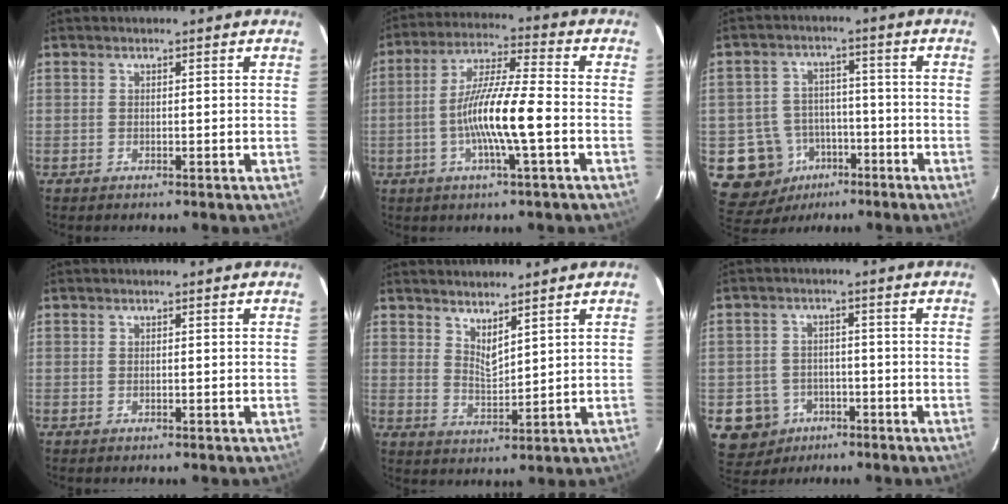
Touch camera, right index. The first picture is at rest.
{"total": 11.8, "force": [-3.2, 0.6, 11.4], "torque": [-0.219, 0.004, -0.062]}
{"total": 11.2, "force": [-5.0, 9.7, 2.4], "torque": [-0.078, 0.027, -0.061]}
{"total": 0.0}
{"total": 4.3, "force": [3.6, 0.9, 2.2], "torque": [-0.036, -0.010, 0.062]}
{"total": 8.0, "force": [-3.6, 7.0, 1.2], "torque": [-0.053, 0.024, -0.048]}